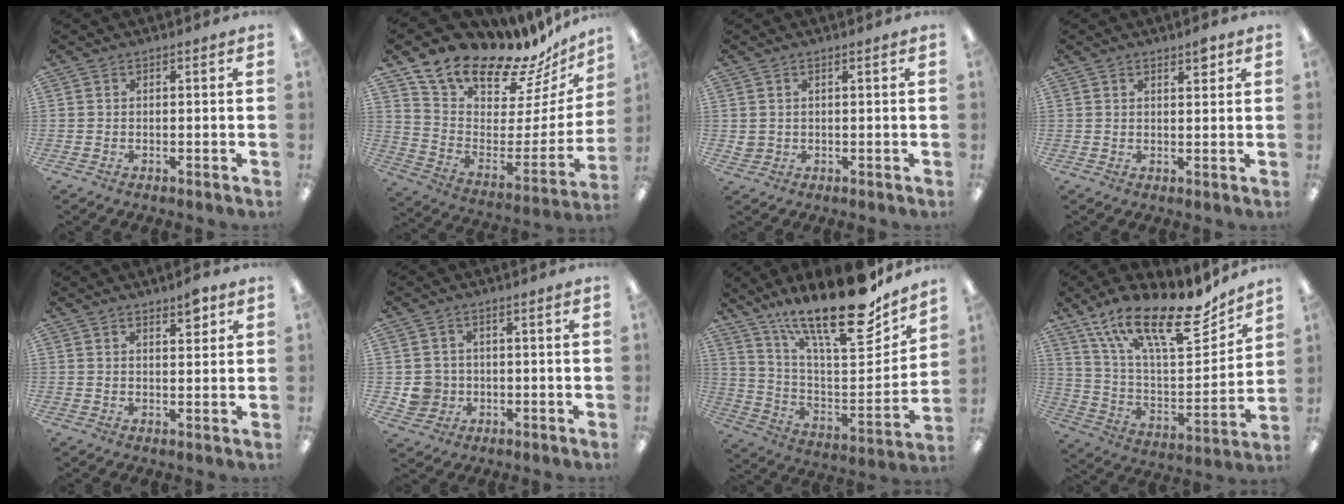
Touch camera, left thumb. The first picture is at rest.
{"total": 16.9, "force": [15.2, 5.6, 4.7], "torque": [-0.078, -0.142, 0.266]}
{"total": 1.8, "force": [1.0, 1.3, 0.5], "torque": [-0.013, 0.003, 0.018]}
{"total": 2.8, "force": [2.0, 1.0, 1.6], "torque": [-0.017, -0.006, 0.032]}
{"total": 3.9, "force": [2.9, 1.4, 2.2], "torque": [-0.024, -0.014, 0.046]}
{"total": 5.0, "force": [-0.2, 4.9, 0.9], "torque": [-0.025, 0.009, -0.001]}
{"total": 23.9, "force": [18.0, 6.3, 14.4], "torque": [-0.218, -0.126, 0.299]}
{"total": 22.3, "force": [15.9, 7.2, 14.0], "torque": [-0.237, -0.100, 0.273]}